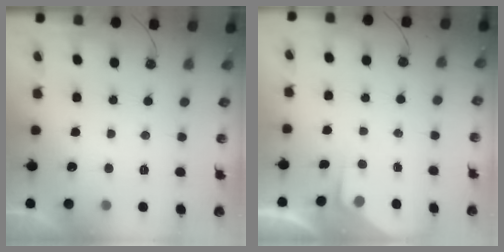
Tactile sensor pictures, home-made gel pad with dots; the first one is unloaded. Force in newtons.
{"total": 2.4, "press": 2.3, "slide": 0.4}